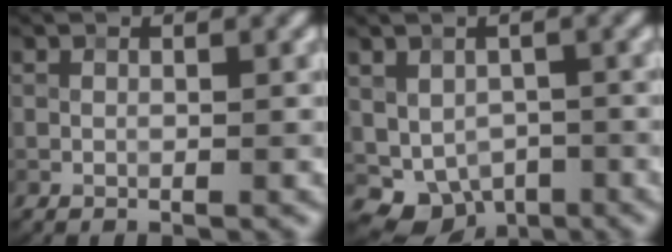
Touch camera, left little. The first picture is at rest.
{"total": 4.7, "force": [-1.2, 3.7, 2.6], "torque": [-0.043, -0.014, -0.011]}